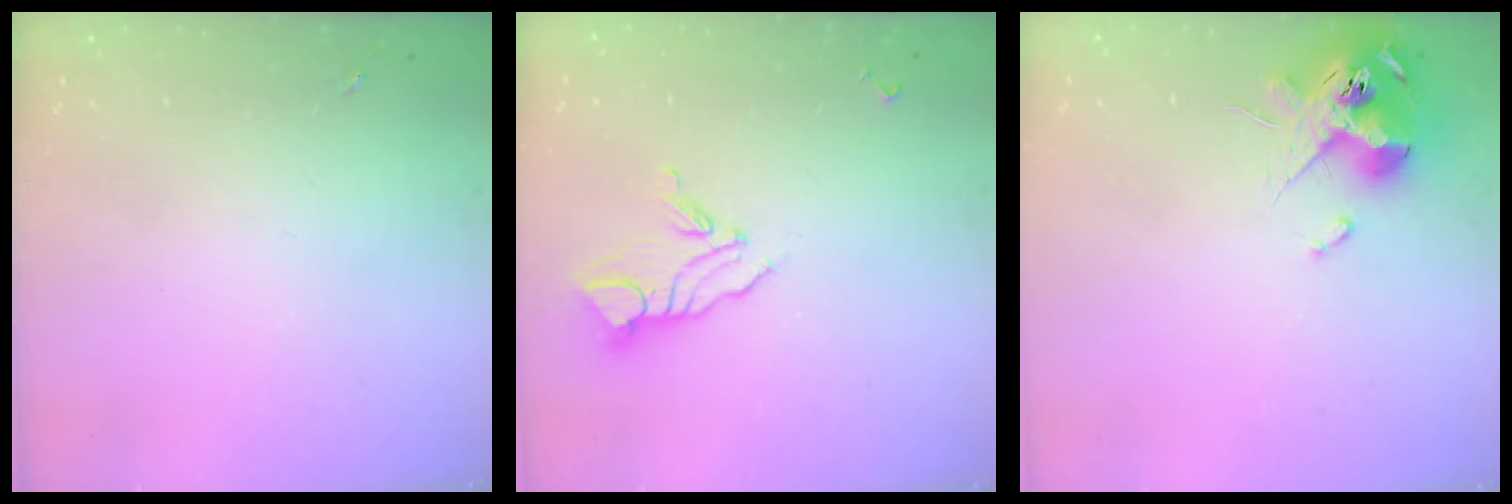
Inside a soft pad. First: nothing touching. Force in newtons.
{"total": 9.9, "press": 9.8, "slide": 0.8}
{"total": 14.1, "press": 14.0, "slide": 1.7}